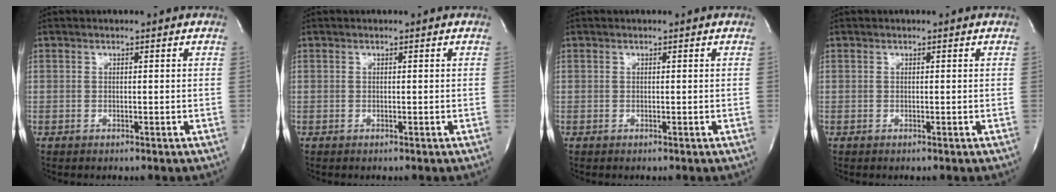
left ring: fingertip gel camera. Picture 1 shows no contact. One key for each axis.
{"total": 0.0}
{"total": 0.0}
{"total": 0.0}